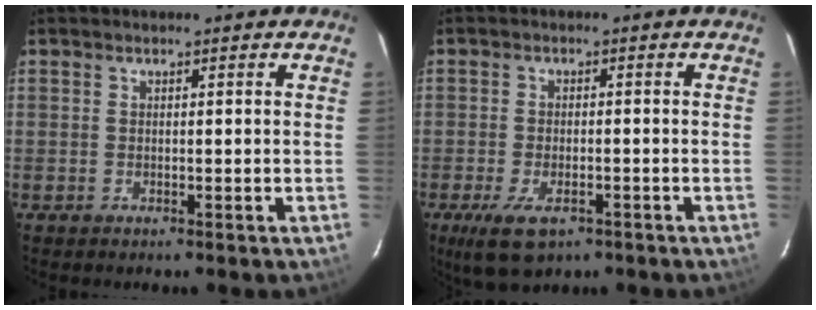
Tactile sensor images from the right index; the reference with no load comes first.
{"total": 8.4, "force": [-4.8, 3.9, 5.7], "torque": [-0.129, -0.023, -0.079]}